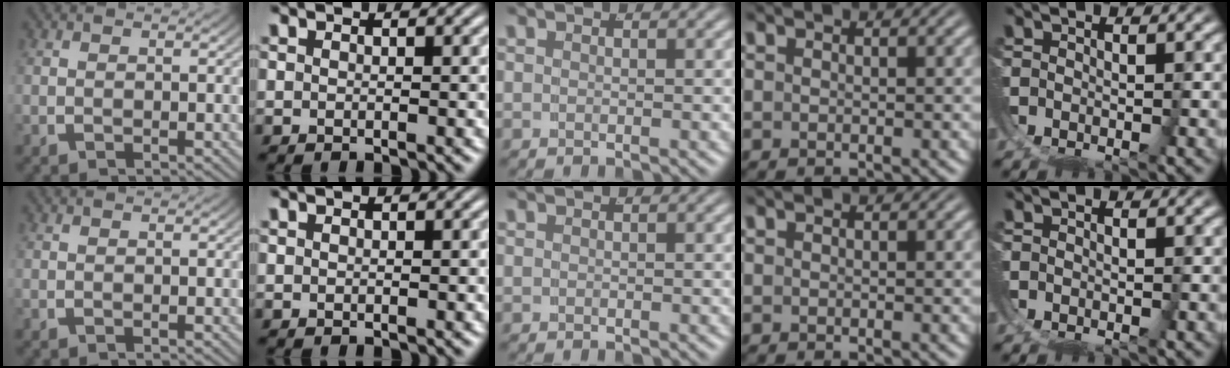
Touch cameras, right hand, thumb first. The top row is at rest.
{}